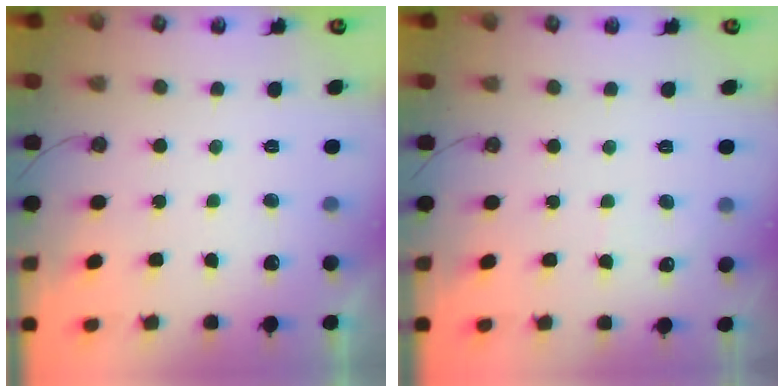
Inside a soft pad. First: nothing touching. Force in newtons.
{"total": 3.2, "press": 3.2, "slide": 0.5}